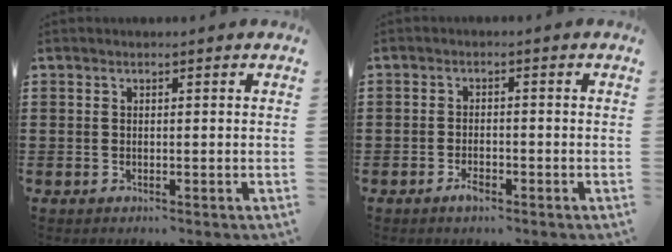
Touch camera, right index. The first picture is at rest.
{"total": 2.0, "force": [-1.3, 0.6, 1.5], "torque": [-0.028, -0.002, -0.023]}